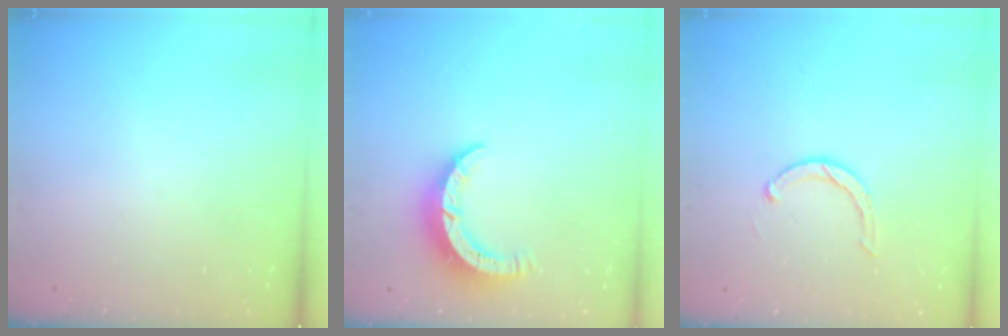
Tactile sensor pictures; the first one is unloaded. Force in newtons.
{"total": 7.1, "press": 7.1, "slide": 0.4}
{"total": 3.5, "press": 3.4, "slide": 0.6}